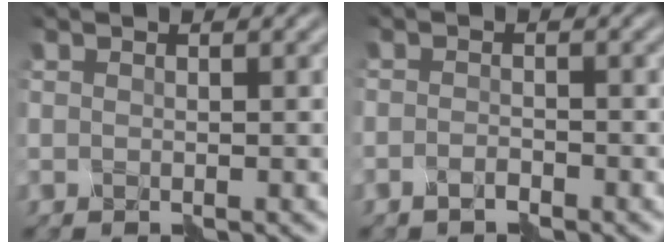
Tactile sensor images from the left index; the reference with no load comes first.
{"total": 0.9, "force": [-0.7, 0.2, 0.5], "torque": [-0.013, 0.003, -0.017]}